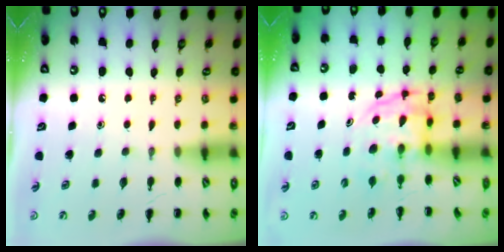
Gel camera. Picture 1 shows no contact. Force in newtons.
{"total": 3.8, "press": 3.8, "slide": 0.3}